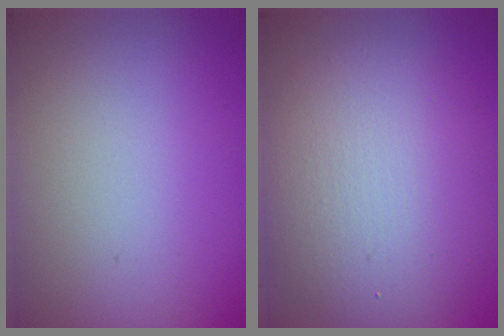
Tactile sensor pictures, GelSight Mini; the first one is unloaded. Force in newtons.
{"total": 7.3, "press": 7.3, "slide": 0.4}